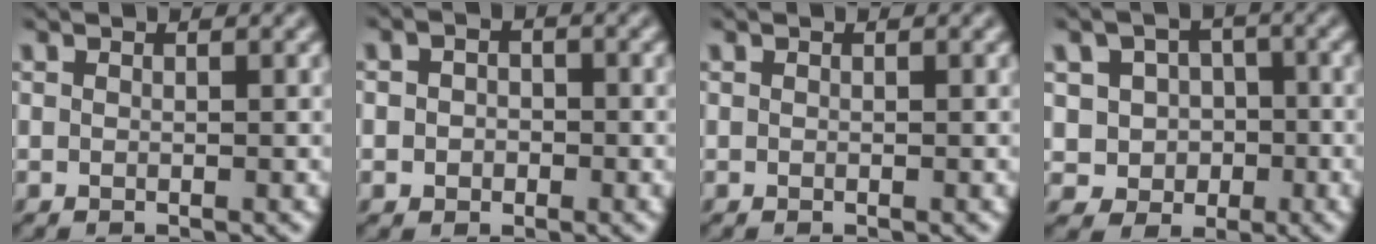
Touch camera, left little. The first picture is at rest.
{"total": 2.6, "force": [-0.2, 2.1, 1.4], "torque": [-0.012, 0.008, -0.023]}
{"total": 0.0}
{"total": 4.7, "force": [-0.2, 4.2, 2.0], "torque": [-0.024, 0.012, -0.023]}